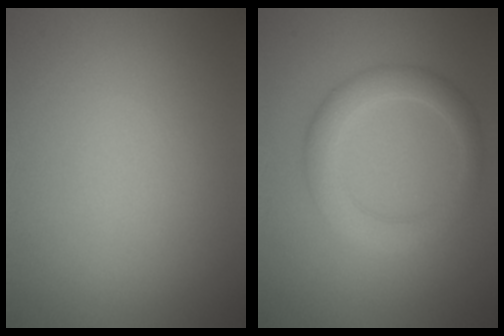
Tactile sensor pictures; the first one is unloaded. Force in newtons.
{"total": 3.7, "press": 3.7, "slide": 0.2}